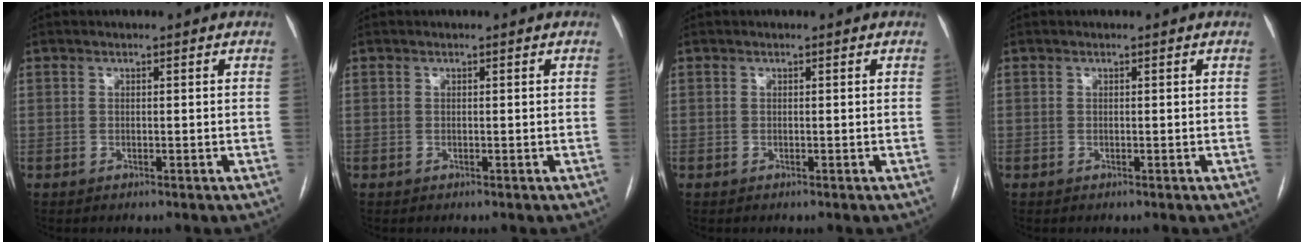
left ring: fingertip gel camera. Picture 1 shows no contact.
{"total": 0.0}
{"total": 0.0}
{"total": 0.0}